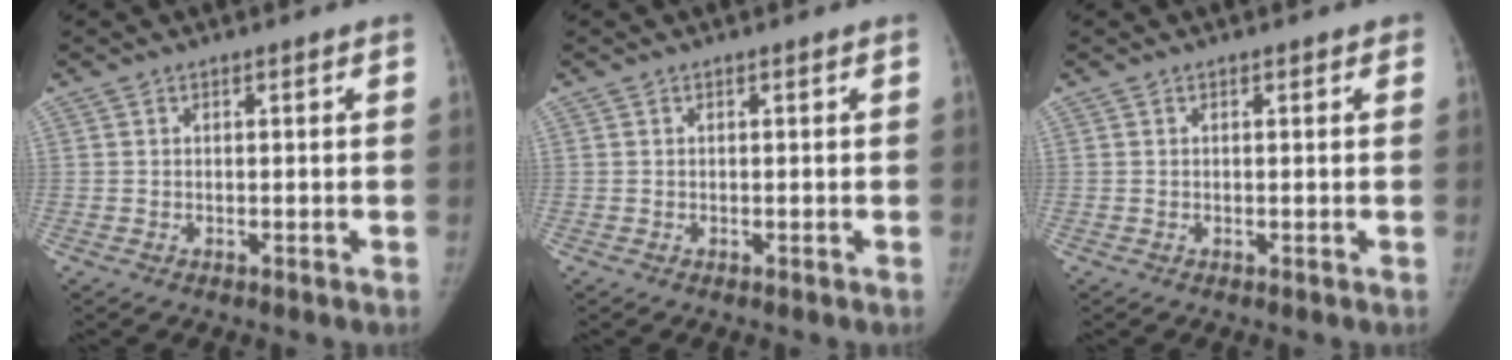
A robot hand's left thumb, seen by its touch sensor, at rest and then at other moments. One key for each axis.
{"total": 0.0}
{"total": 0.5, "fx": 0.3, "fy": 0.3, "fz": 0.3, "tx": 0.000, "ty": 0.000, "tz": 0.000}